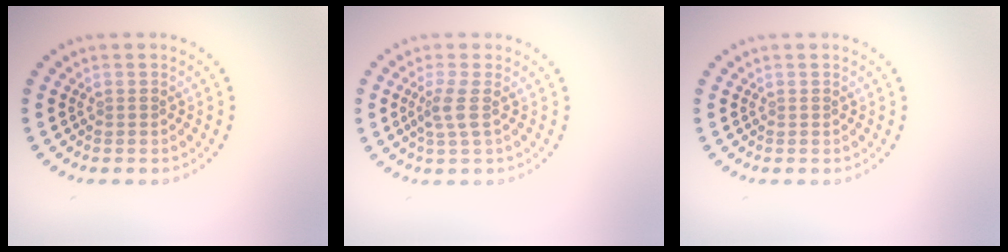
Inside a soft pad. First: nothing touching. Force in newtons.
{"total": 2.0, "press": 1.5, "slide": 1.3}
{"total": 0.0}